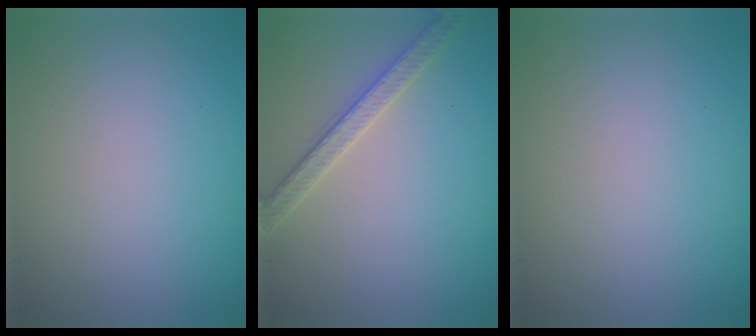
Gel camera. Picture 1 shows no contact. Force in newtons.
{"total": 2.6, "press": 2.6, "slide": 0.5}
{"total": 0.0}